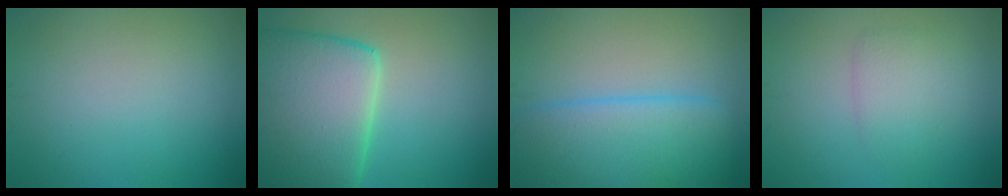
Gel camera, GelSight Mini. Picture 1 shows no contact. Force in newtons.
{"total": 13.0, "press": 13.0, "slide": 0.8}
{"total": 7.6, "press": 7.6, "slide": 0.4}
{"total": 2.5, "press": 2.5, "slide": 0.3}